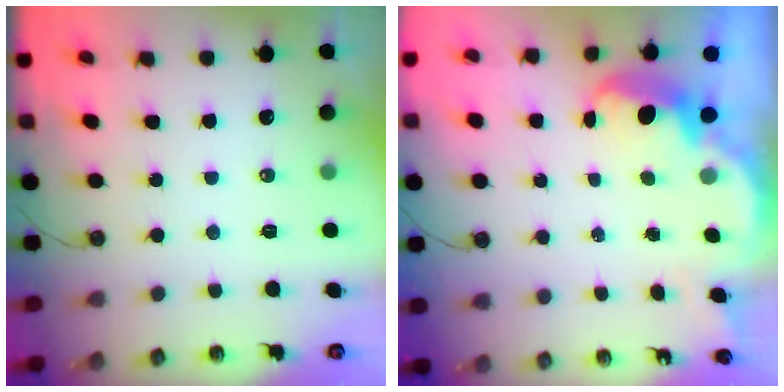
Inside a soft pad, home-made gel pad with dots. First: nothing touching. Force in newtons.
{"total": 3.9, "press": 3.8, "slide": 0.6}